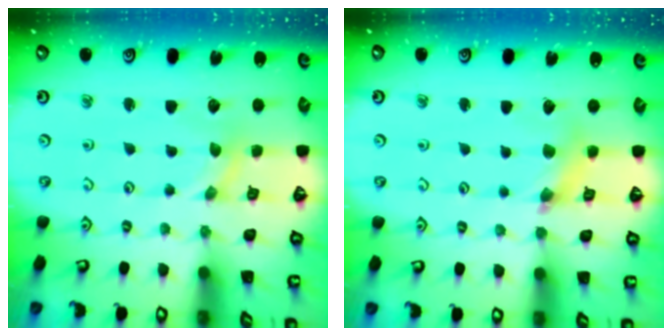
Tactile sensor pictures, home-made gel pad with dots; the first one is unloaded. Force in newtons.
{"total": 6.2, "press": 6.2, "slide": 0.6}